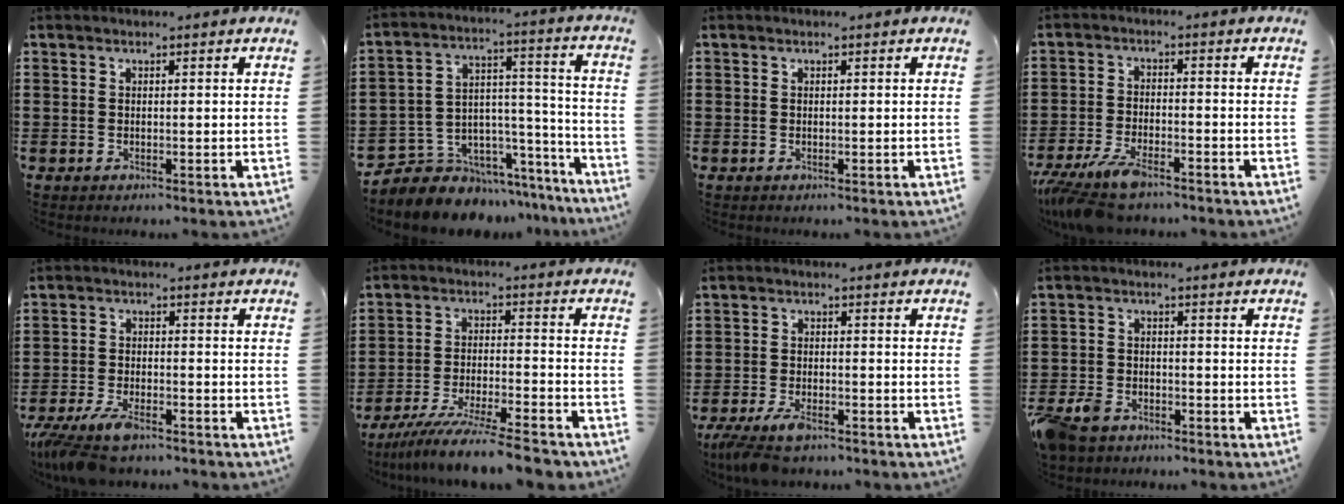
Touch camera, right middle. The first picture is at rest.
{"total": 6.7, "force": [-5.4, 4.0, -0.2], "torque": [-0.009, 0.010, -0.100]}
{"total": 0.0}
{"total": 6.7, "force": [-5.4, 1.8, 3.6], "torque": [-0.096, -0.008, -0.107]}
{"total": 6.1, "force": [-4.8, 1.7, 3.3], "torque": [-0.086, -0.009, -0.096]}
{"total": 9.0, "force": [-8.1, 0.0, 4.0], "torque": [-0.075, -0.002, -0.156]}
{"total": 4.6, "force": [-3.7, 1.2, 2.5], "torque": [-0.068, -0.011, -0.078]}
{"total": 4.5, "force": [-3.9, 2.0, 1.2], "torque": [-0.055, -0.004, -0.089]}